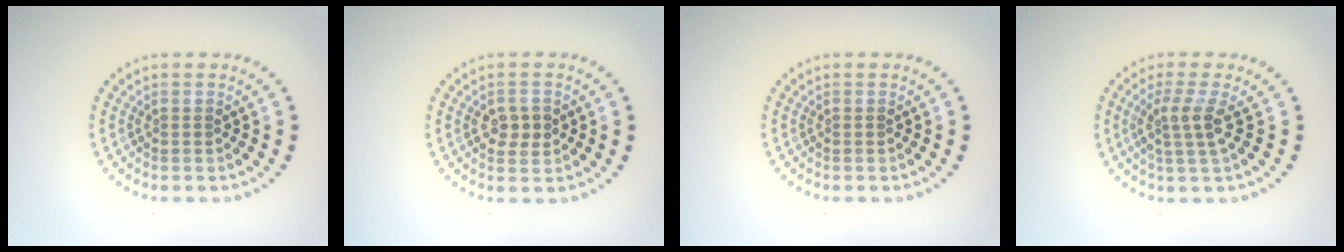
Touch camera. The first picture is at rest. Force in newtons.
{"total": 2.2, "press": 2.2, "slide": 0.1}
{"total": 0.0}
{"total": 2.7, "press": 2.0, "slide": 1.9}